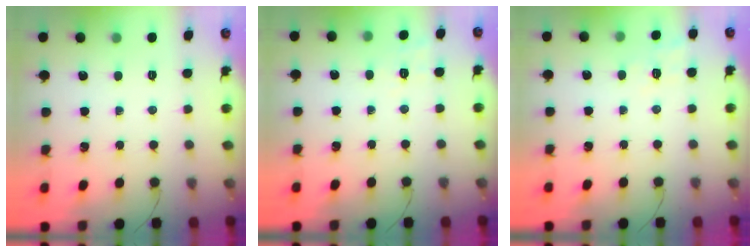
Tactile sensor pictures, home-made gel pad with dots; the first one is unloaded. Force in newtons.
{"total": 1.8, "press": 0.4, "slide": 1.8}
{"total": 8.5, "press": 8.2, "slide": 2.2}